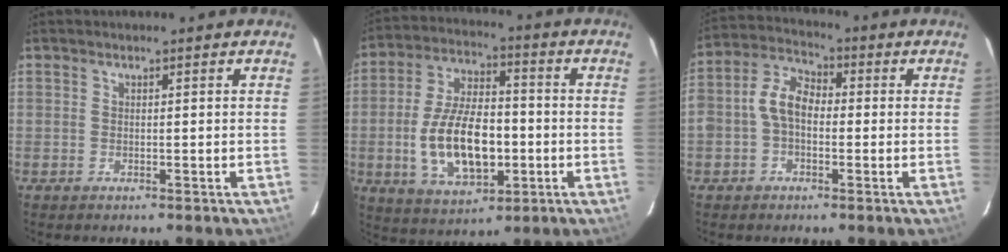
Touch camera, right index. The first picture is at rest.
{"total": 15.9, "force": [-3.1, 8.1, 13.4], "torque": [-0.264, 0.003, -0.042]}
{"total": 7.2, "force": [-0.9, 5.0, 5.1], "torque": [-0.106, 0.025, -0.019]}